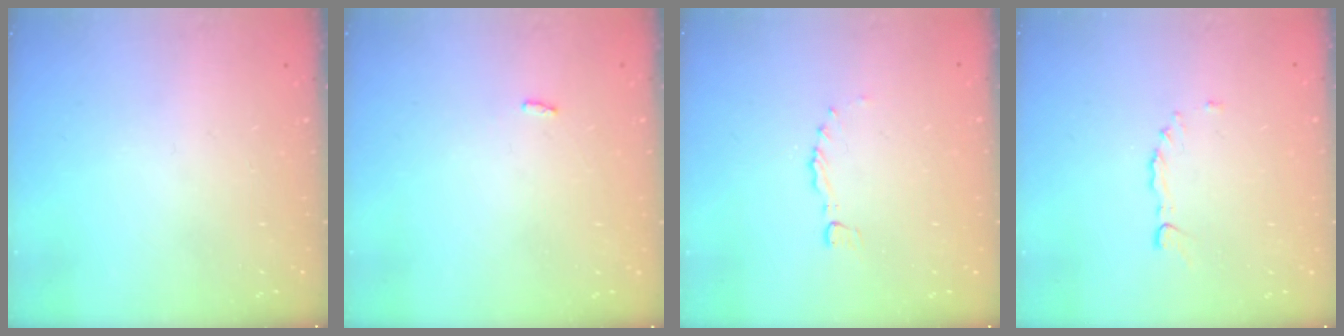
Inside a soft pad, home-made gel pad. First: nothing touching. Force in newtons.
{"total": 2.9, "press": 2.9, "slide": 0.2}
{"total": 0.0}
{"total": 2.3, "press": 2.2, "slide": 0.7}